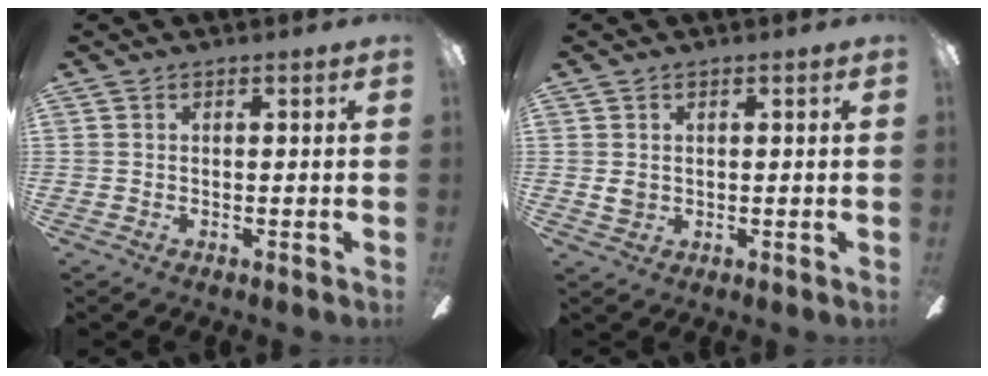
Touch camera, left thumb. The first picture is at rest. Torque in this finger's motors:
{"motor_torque": [0.29, 0.45, 0.36, -0.26, -0.01]}